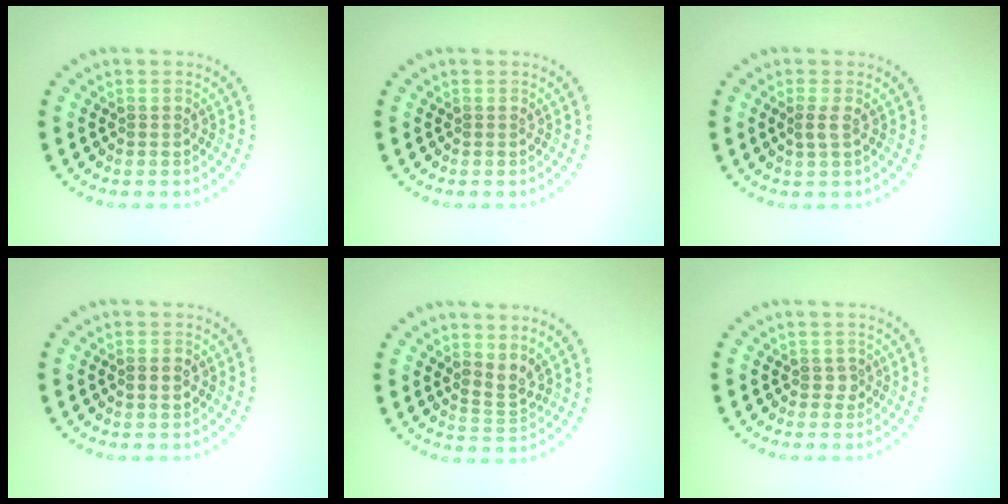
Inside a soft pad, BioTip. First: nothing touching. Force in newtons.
{"total": 0.0}
{"total": 0.9, "press": 0.8, "slide": 0.4}
{"total": 1.1, "press": 1.0, "slide": 0.2}
{"total": 2.1, "press": 1.4, "slide": 1.5}
{"total": 0.9, "press": 0.7, "slide": 0.7}